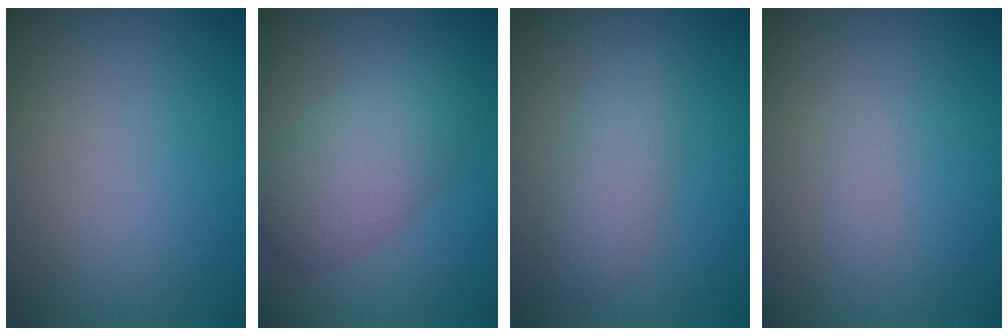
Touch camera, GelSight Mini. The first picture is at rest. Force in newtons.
{"total": 4.9, "press": 4.9, "slide": 0.1}
{"total": 2.7, "press": 2.7, "slide": 0.1}
{"total": 0.6, "press": 0.6, "slide": 0.0}